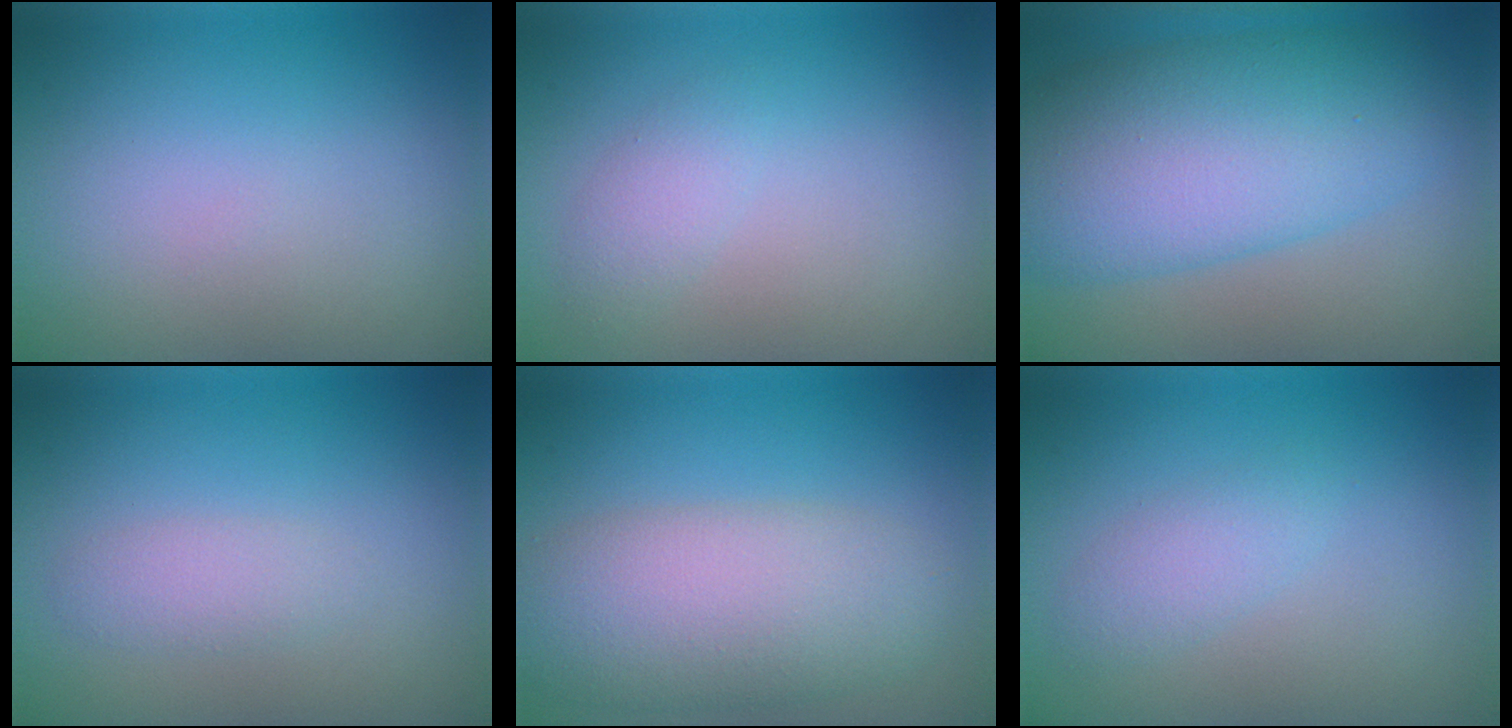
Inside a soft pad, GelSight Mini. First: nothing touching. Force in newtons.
{"total": 1.5, "press": 1.5, "slide": 0.1}
{"total": 10.4, "press": 10.4, "slide": 0.2}
{"total": 1.5, "press": 1.5, "slide": 0.1}
{"total": 7.0, "press": 7.0, "slide": 0.3}
{"total": 1.8, "press": 1.8, "slide": 0.1}